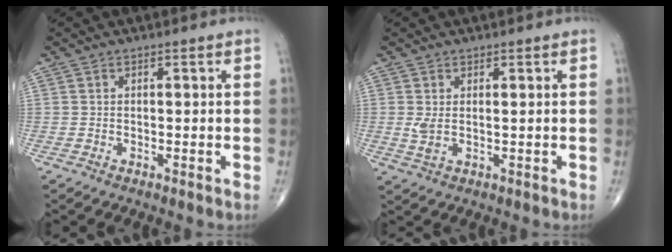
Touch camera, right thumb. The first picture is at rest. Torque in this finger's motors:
{"motor_torque": [0.02, 0.03, 0.06, 0.26, 0.12]}